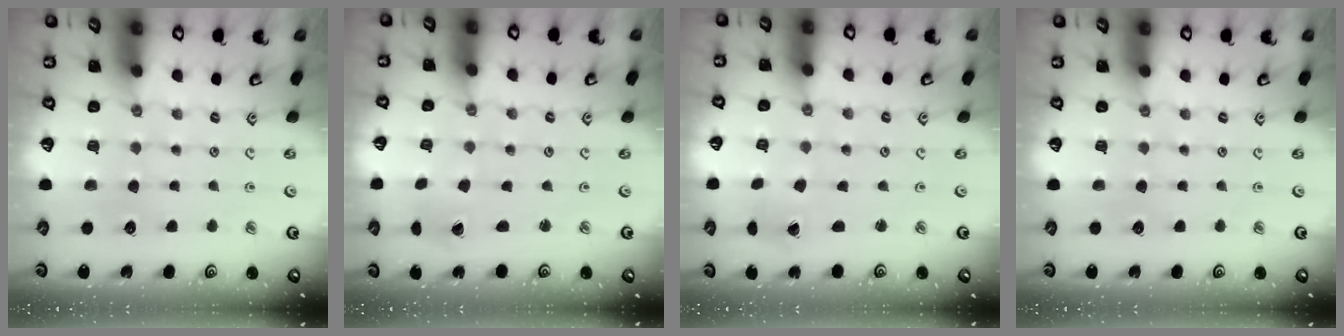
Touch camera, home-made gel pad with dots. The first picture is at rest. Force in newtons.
{"total": 1.5, "press": 1.5, "slide": 0.3}
{"total": 1.1, "press": 1.1, "slide": 0.0}
{"total": 0.0}